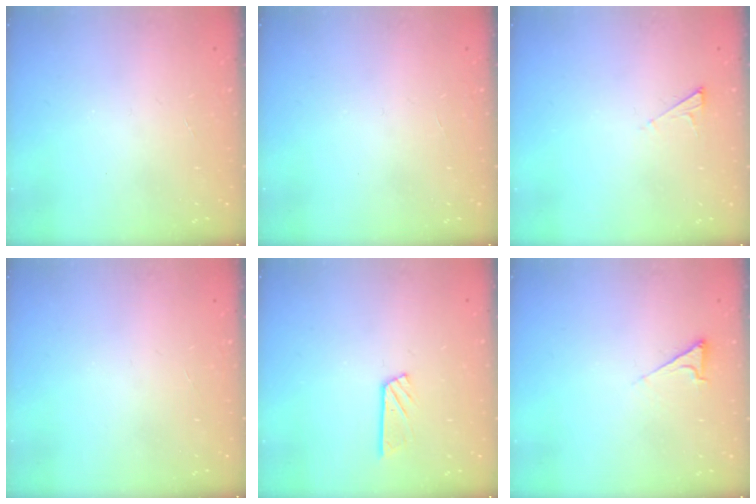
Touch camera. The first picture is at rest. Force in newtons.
{"total": 0.0}
{"total": 2.5, "press": 2.4, "slide": 0.3}
{"total": 0.0}
{"total": 6.3, "press": 6.3, "slide": 0.3}
{"total": 4.4, "press": 4.3, "slide": 0.7}